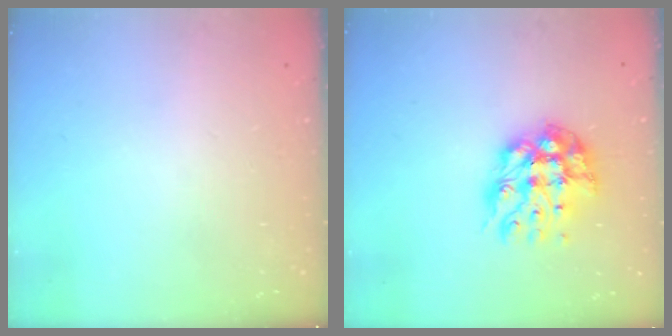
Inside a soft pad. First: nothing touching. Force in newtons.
{"total": 13.4, "press": 13.3, "slide": 1.2}